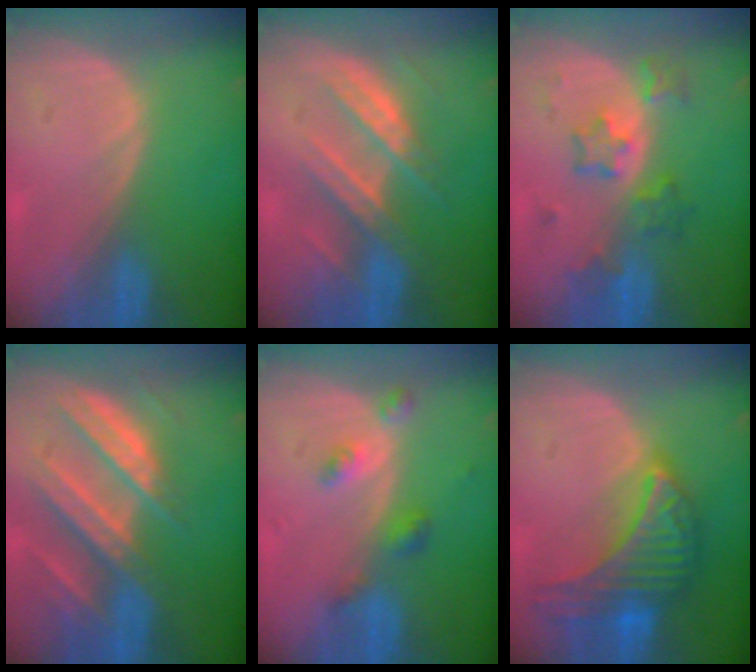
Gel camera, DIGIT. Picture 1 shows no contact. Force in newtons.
{"total": 8.2, "press": 7.6, "slide": 3.1}
{"total": 6.1, "press": 5.9, "slide": 1.6}
{"total": 10.3, "press": 9.1, "slide": 4.8}
{"total": 4.3, "press": 3.9, "slide": 1.8}
{"total": 10.0, "press": 10.0, "slide": 0.5}